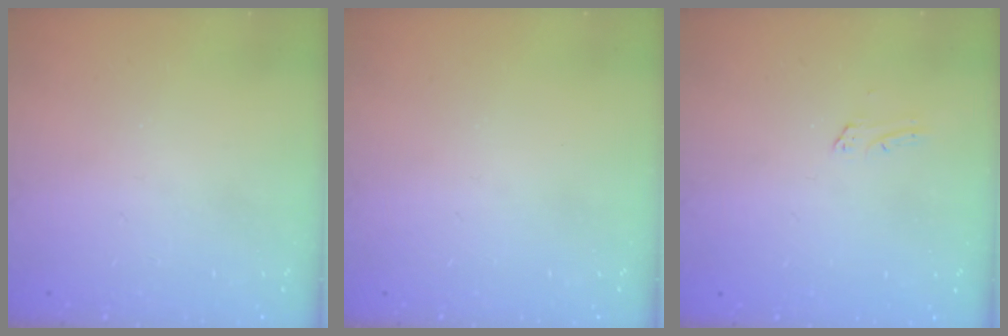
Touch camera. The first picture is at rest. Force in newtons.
{"total": 0.0}
{"total": 1.4, "press": 1.4, "slide": 0.1}